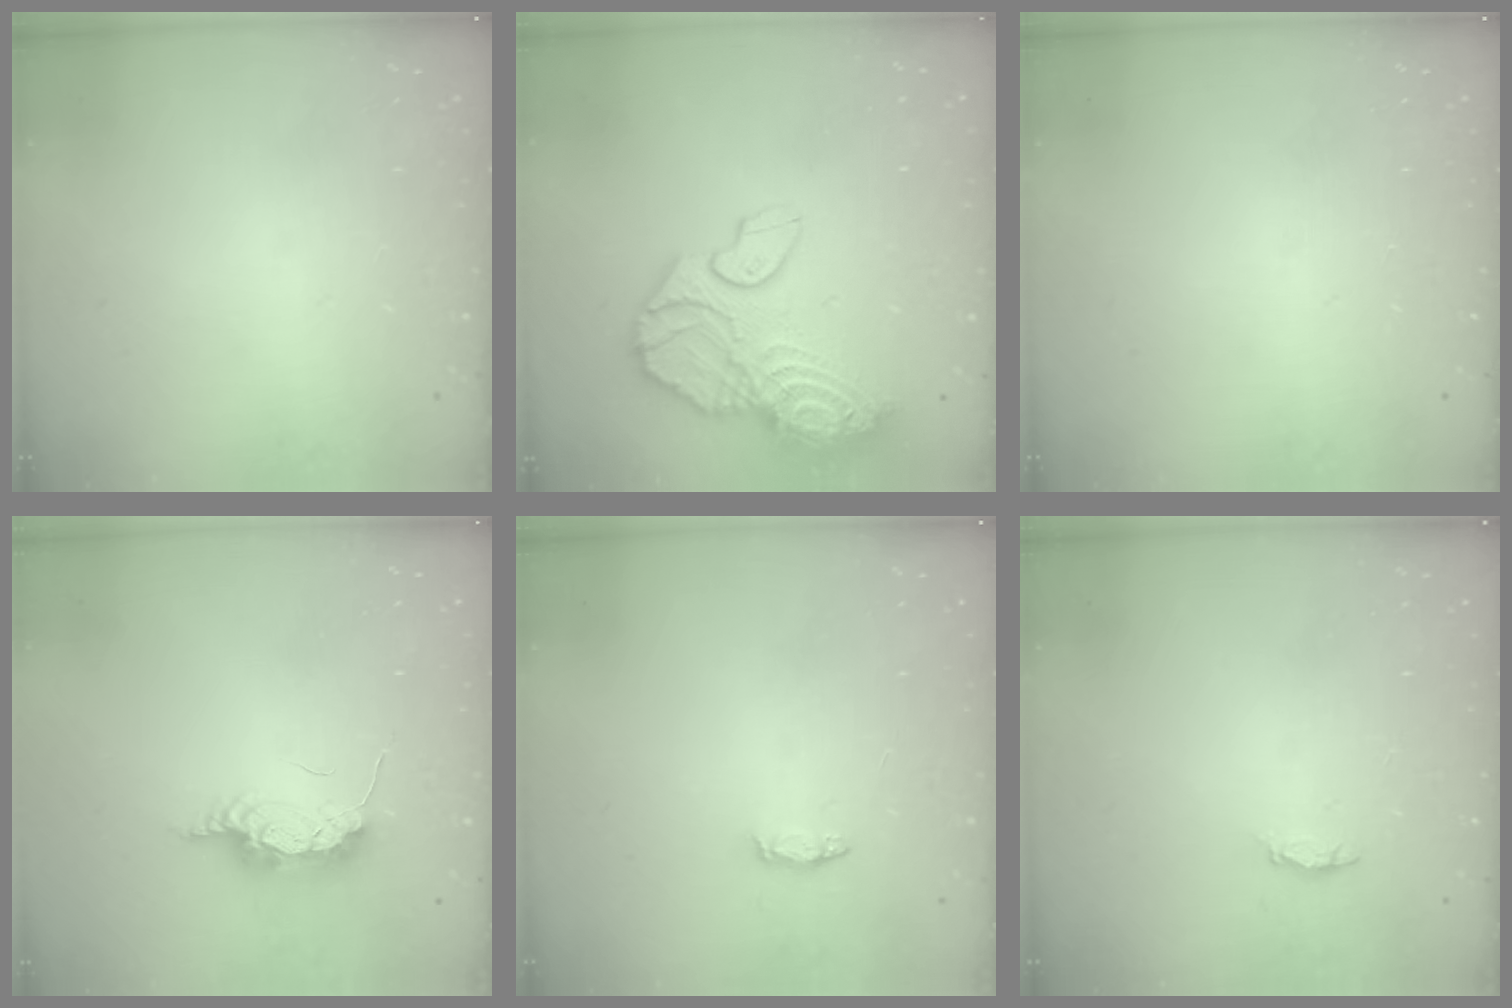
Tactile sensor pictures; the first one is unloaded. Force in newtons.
{"total": 17.7, "press": 17.6, "slide": 1.8}
{"total": 0.0}
{"total": 7.8, "press": 7.5, "slide": 1.9}
{"total": 3.1, "press": 3.1, "slide": 0.5}
{"total": 3.3, "press": 3.2, "slide": 0.6}